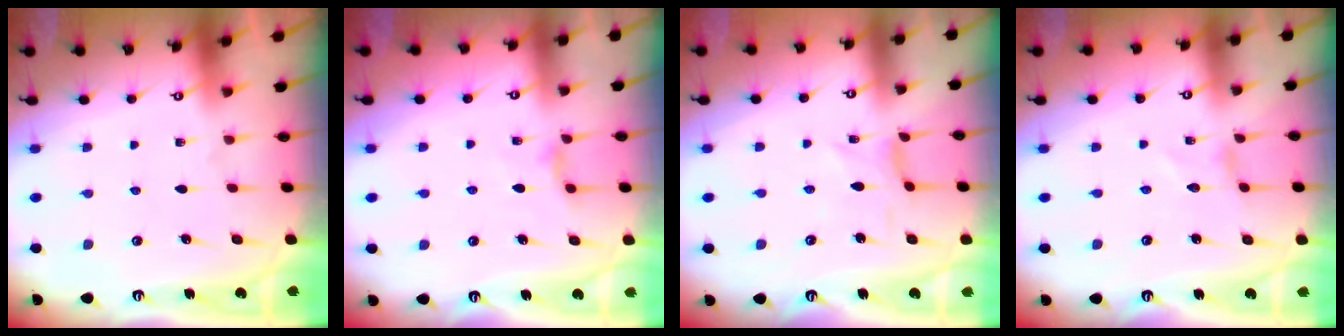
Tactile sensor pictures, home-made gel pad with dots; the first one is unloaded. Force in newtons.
{"total": 2.7, "press": 2.7, "slide": 0.5}
{"total": 0.0}
{"total": 0.0}